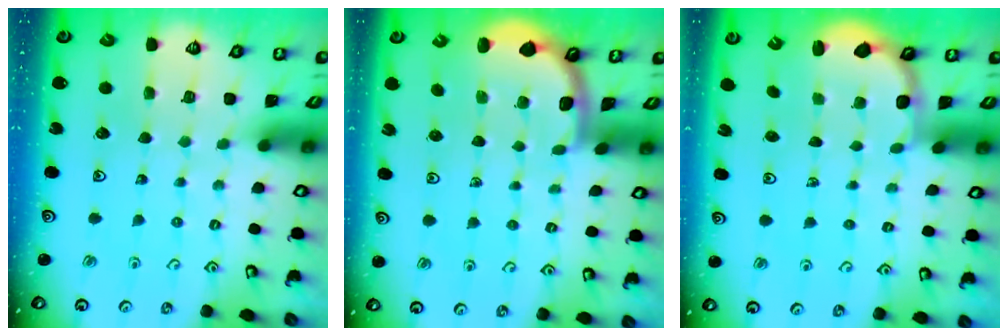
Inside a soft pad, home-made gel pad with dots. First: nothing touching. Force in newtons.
{"total": 1.8, "press": 1.8, "slide": 0.1}
{"total": 2.9, "press": 2.6, "slide": 1.2}